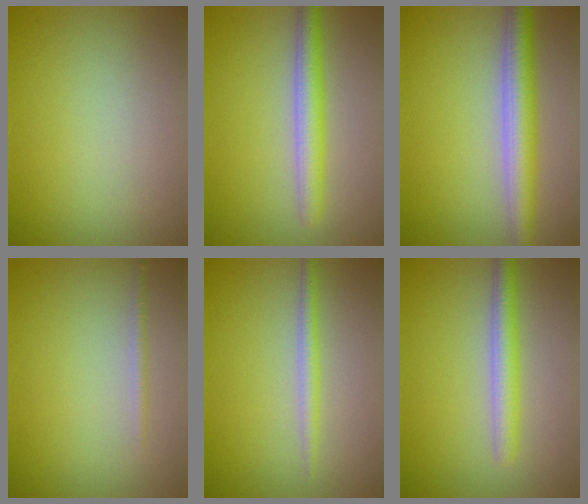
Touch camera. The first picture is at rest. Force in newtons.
{"total": 3.4, "press": 3.4, "slide": 0.1}
{"total": 5.0, "press": 5.0, "slide": 0.1}
{"total": 0.8, "press": 0.8, "slide": 0.0}
{"total": 1.7, "press": 1.7, "slide": 0.0}
{"total": 2.9, "press": 2.9, "slide": 0.1}